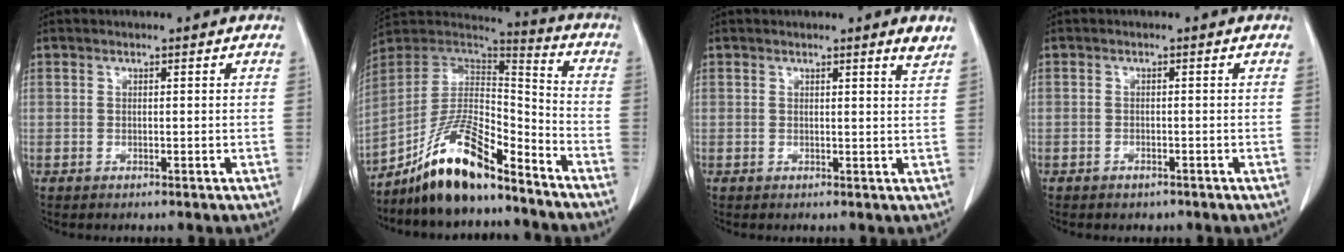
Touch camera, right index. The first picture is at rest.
{"total": 14.6, "force": [-11.0, 3.4, 9.0], "torque": [-0.163, 0.021, -0.197]}
{"total": 1.8, "force": [1.4, -0.4, 1.0], "torque": [-0.021, -0.013, 0.015]}
{"total": 1.3, "force": [-0.9, 0.8, 0.3], "torque": [-0.009, 0.001, -0.009]}